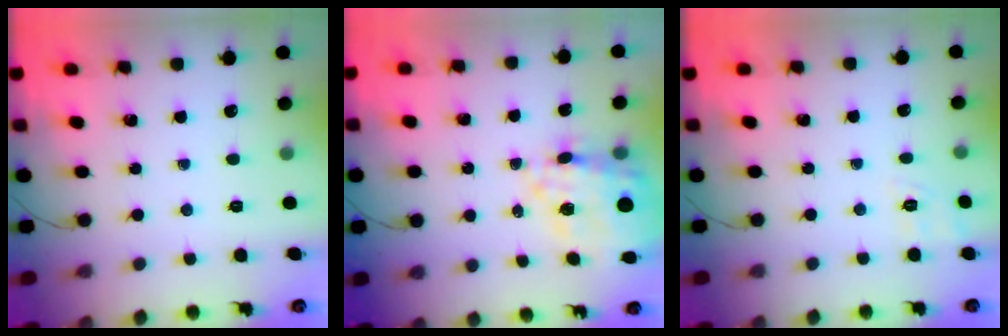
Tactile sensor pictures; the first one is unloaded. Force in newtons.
{"total": 18.8, "press": 18.4, "slide": 3.9}
{"total": 3.3, "press": 2.6, "slide": 2.0}